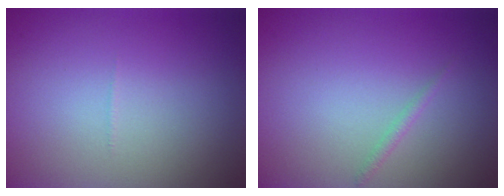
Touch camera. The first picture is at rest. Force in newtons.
{"total": 0.7, "press": 0.7, "slide": 0.0}